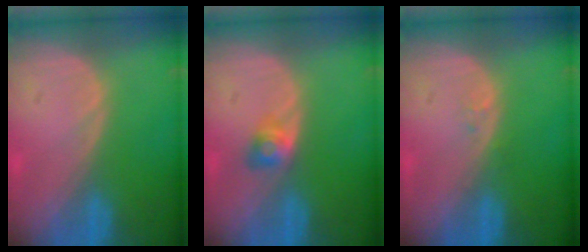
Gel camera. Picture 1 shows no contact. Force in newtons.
{"total": 2.7, "press": 2.4, "slide": 1.1}
{"total": 0.6, "press": 0.6, "slide": 0.1}